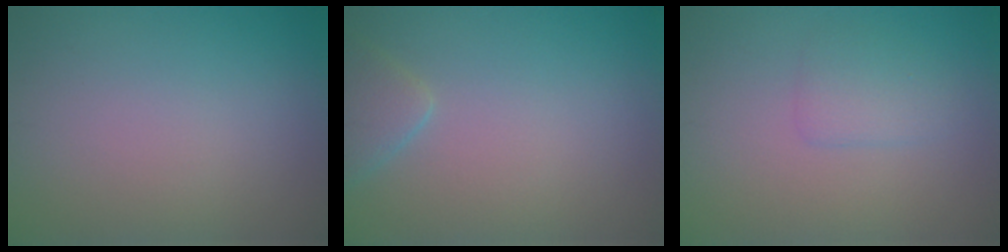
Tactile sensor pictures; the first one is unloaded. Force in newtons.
{"total": 2.5, "press": 2.4, "slide": 0.2}
{"total": 1.8, "press": 1.8, "slide": 0.0}